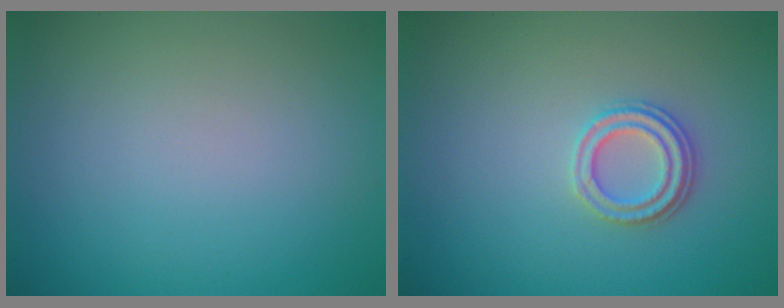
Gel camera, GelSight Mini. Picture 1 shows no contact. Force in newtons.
{"total": 2.3, "press": 2.1, "slide": 1.0}